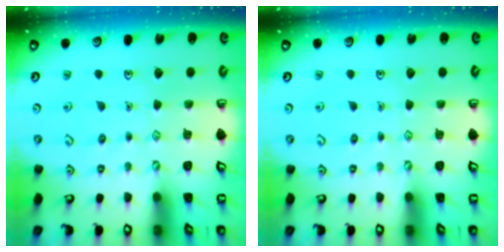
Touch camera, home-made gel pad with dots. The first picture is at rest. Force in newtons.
{"total": 0.0}